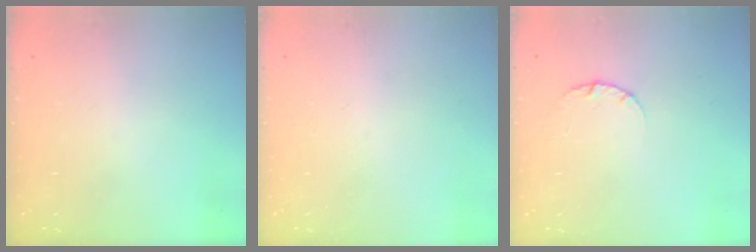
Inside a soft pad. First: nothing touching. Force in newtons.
{"total": 0.0}
{"total": 2.5, "press": 2.5, "slide": 0.3}